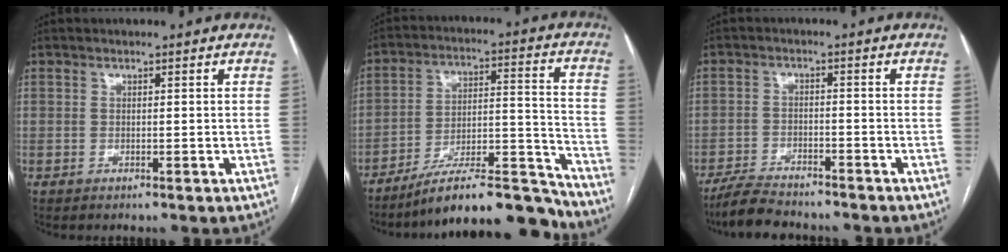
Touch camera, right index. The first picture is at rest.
{"total": 18.0, "force": [-16.2, 2.2, 7.5], "torque": [-0.089, 0.045, -0.260]}
{"total": 7.6, "force": [-6.8, 1.5, 2.9], "torque": [-0.054, -0.017, -0.118]}